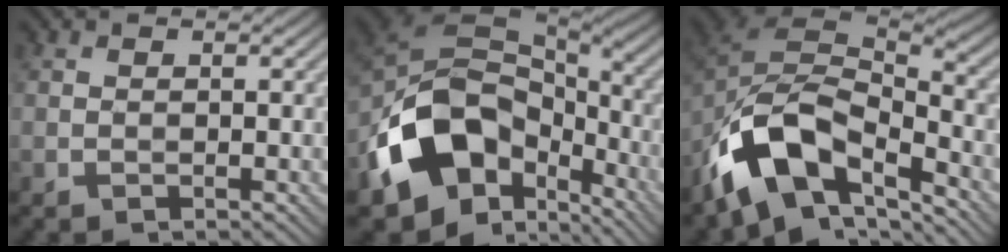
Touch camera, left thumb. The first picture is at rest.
{"total": 14.9, "force": [-6.8, 10.0, 8.7], "torque": [-0.181, -0.020, -0.125]}
{"total": 12.4, "force": [-7.5, 6.1, 7.8], "torque": [-0.161, -0.017, -0.143]}